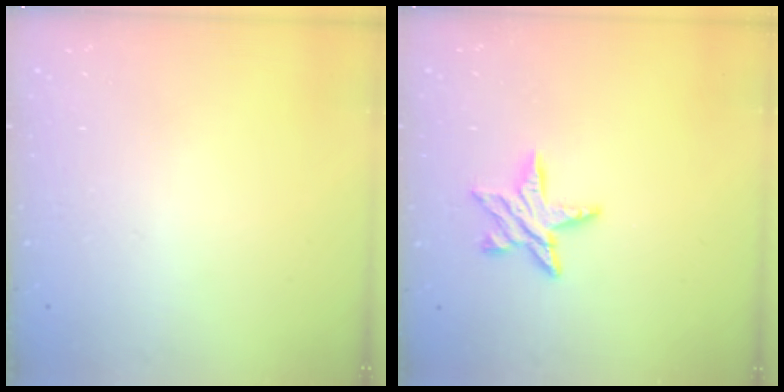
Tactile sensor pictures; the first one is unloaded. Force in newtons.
{"total": 8.9, "press": 8.9, "slide": 0.4}